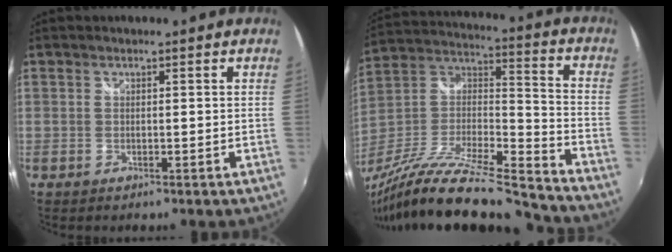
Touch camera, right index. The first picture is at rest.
{"total": 27.4, "force": [-23.2, 3.1, 14.3], "torque": [-0.254, -0.039, -0.387]}